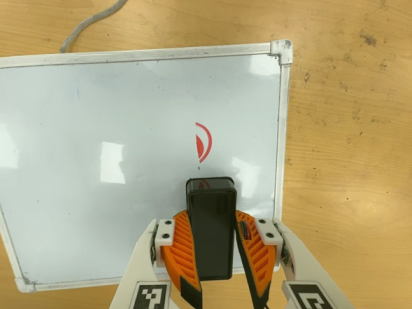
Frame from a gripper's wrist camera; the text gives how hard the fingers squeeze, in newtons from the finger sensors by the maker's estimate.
{"total": 10.3, "left": 9.6, "right": 11.0}